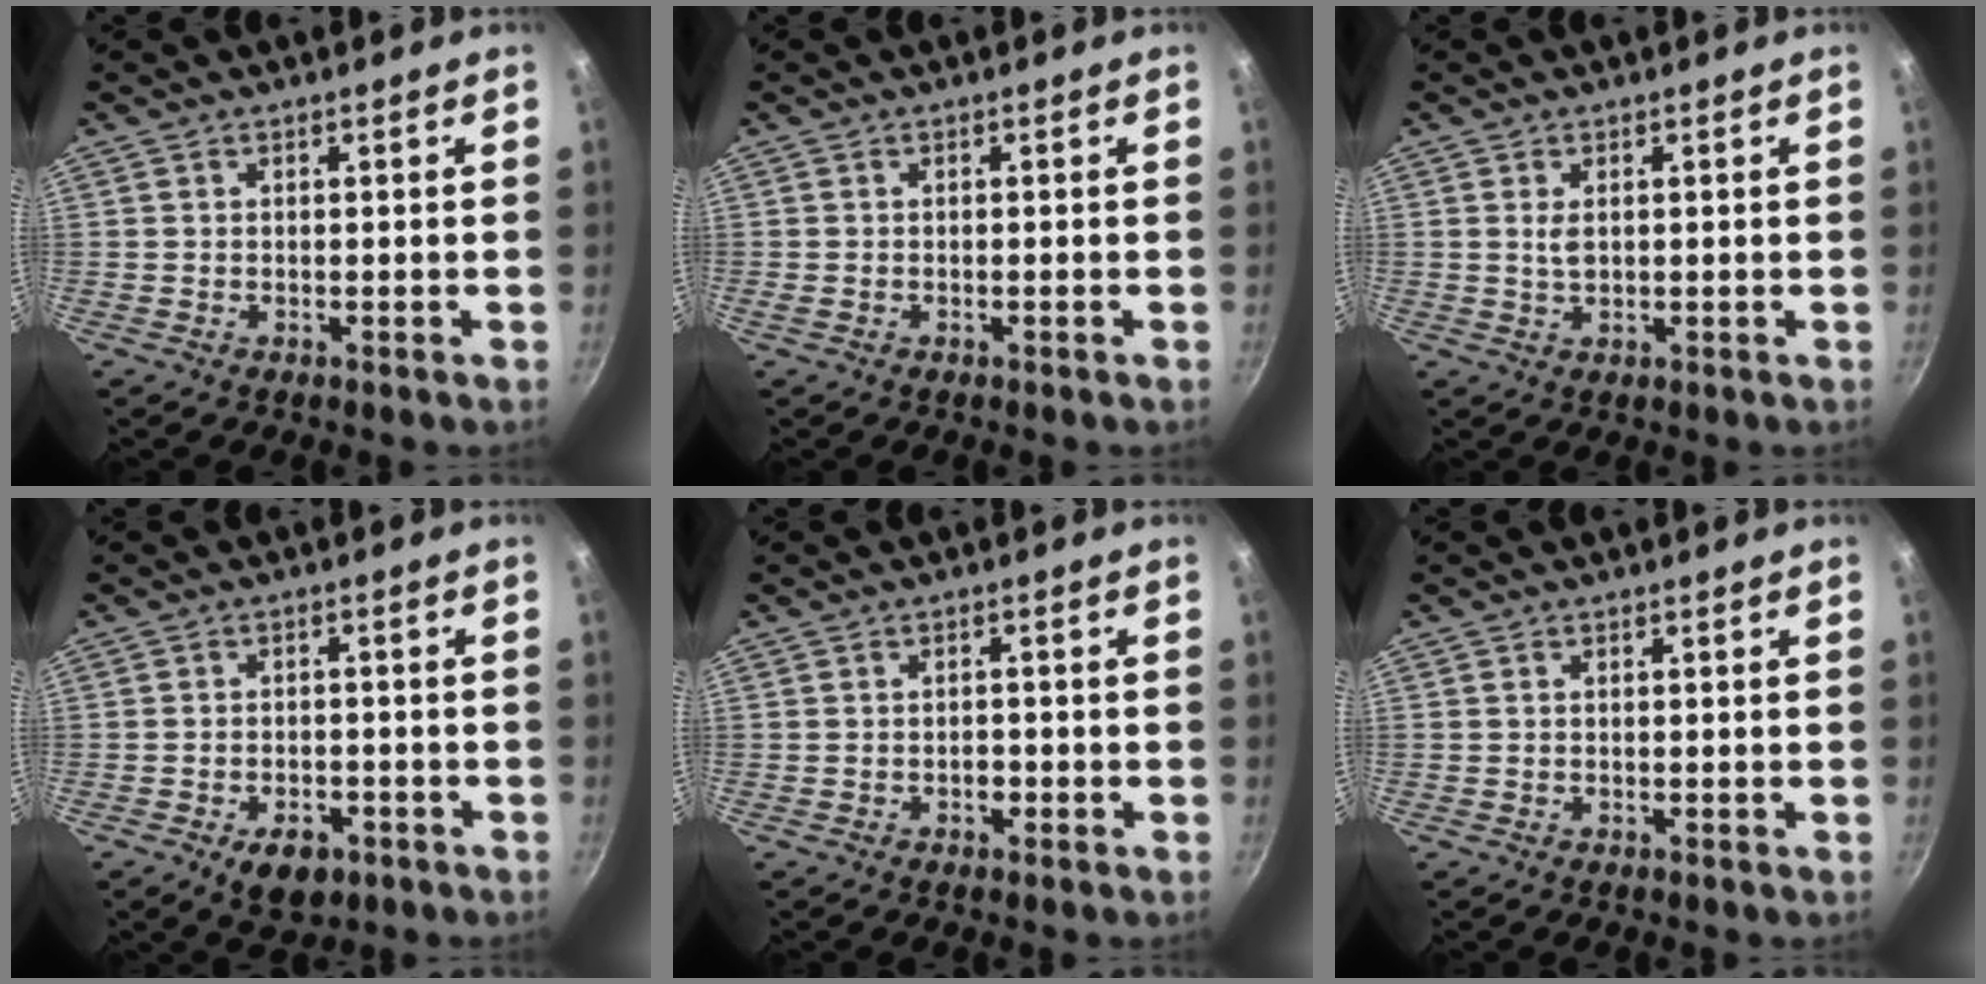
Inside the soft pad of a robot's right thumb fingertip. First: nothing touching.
{"total": 0.6, "force": [-0.3, 0.2, 0.5], "torque": [-0.015, 0.004, -0.007]}
{"total": 2.1, "force": [0.5, 1.2, 1.7], "torque": [-0.029, -0.005, 0.012]}
{"total": 6.8, "force": [-3.3, 4.1, 4.2], "torque": [-0.047, 0.013, -0.042]}
{"total": 1.7, "force": [-0.8, 1.2, 1.0], "torque": [-0.009, 0.011, -0.010]}
{"total": 0.0}